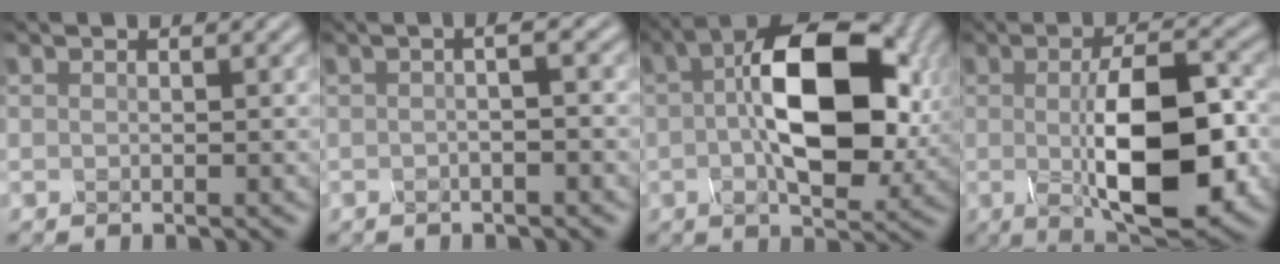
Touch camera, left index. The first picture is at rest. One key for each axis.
{"total": 2.8, "fx": 0.1, "fy": 0.8, "fz": 2.6, "tx": -0.023, "ty": 0.004, "tz": -0.015}
{"total": 11.8, "fx": 1.4, "fy": 5.6, "fz": 10.2, "tx": -0.159, "ty": 0.016, "tz": 0.017}
{"total": 11.0, "fx": -0.9, "fy": 3.9, "fz": 10.3, "tx": -0.161, "ty": -0.004, "tz": -0.011}